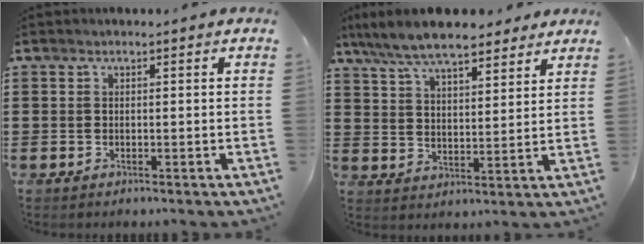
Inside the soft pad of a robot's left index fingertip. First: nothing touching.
{"total": 8.6, "force": [7.6, 1.9, 3.5], "torque": [-0.094, -0.017, 0.141]}